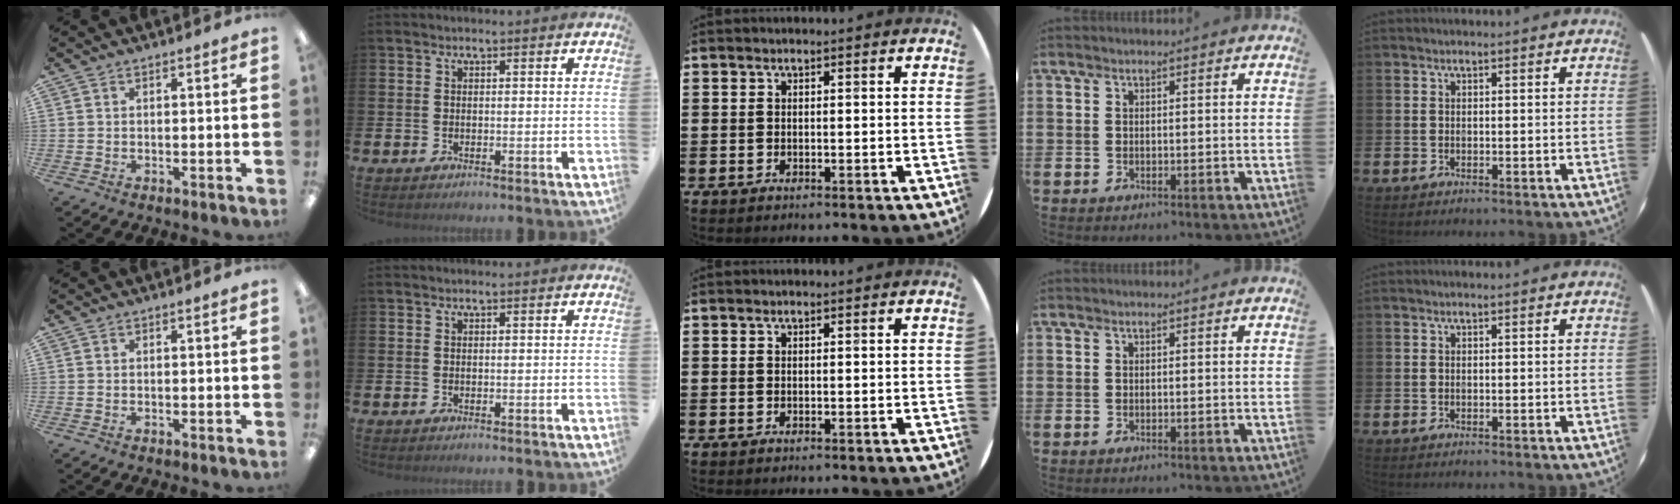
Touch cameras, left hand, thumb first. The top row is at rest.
{}